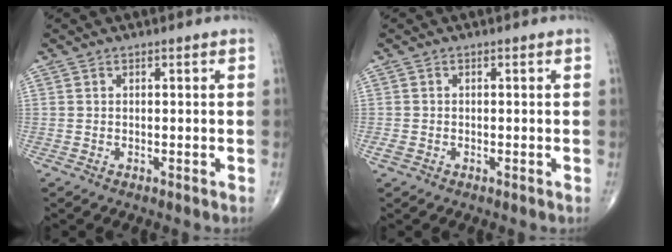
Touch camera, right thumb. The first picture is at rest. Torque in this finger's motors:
{"motor_torque": [0.20, 0.09, -0.03, -0.14, 0.03]}